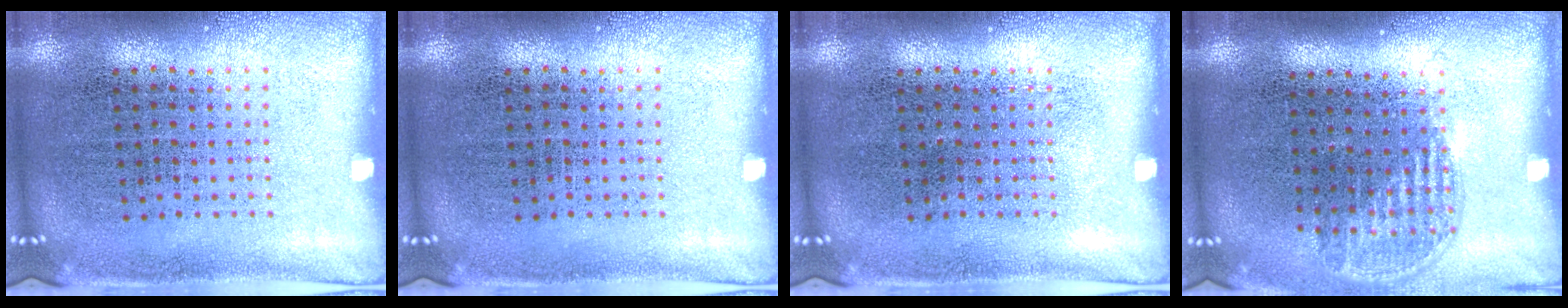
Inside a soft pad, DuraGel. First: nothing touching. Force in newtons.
{"total": 0.0}
{"total": 0.0}
{"total": 1.0, "press": 0.8, "slide": 0.6}